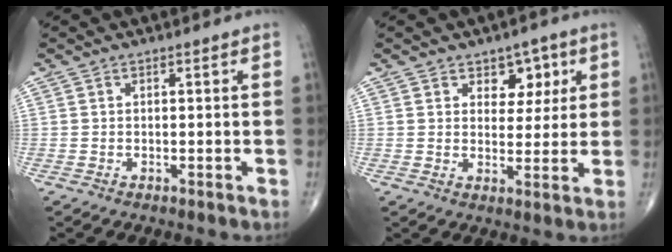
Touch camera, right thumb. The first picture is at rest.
{"total": 5.8, "force": [2.8, 4.1, 3.0], "torque": [-0.005, -0.013, 0.037]}